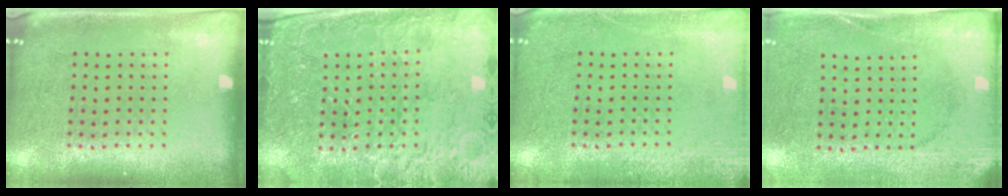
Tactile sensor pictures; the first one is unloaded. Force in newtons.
{"total": 3.1, "press": 3.1, "slide": 0.5}
{"total": 2.8, "press": 2.7, "slide": 0.4}
{"total": 2.6, "press": 2.1, "slide": 1.6}